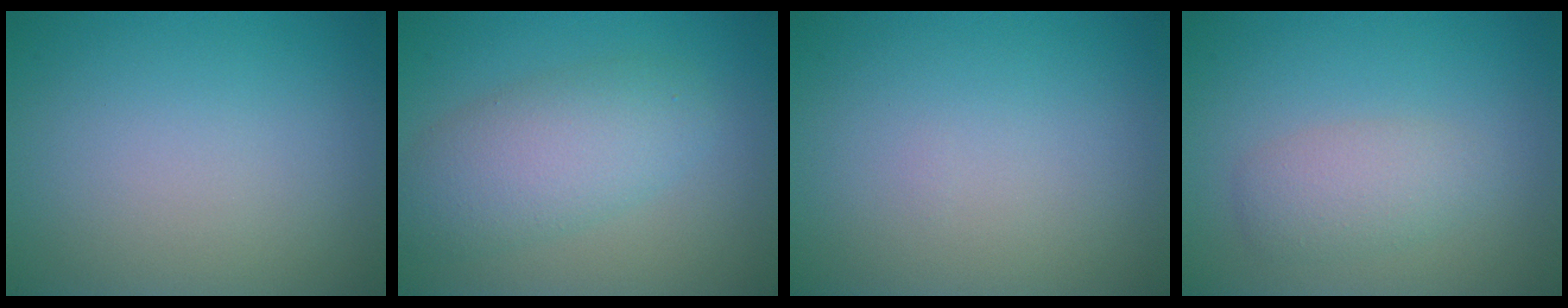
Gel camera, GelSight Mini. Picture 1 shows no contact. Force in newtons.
{"total": 5.1, "press": 5.1, "slide": 0.1}
{"total": 0.0}
{"total": 2.6, "press": 2.6, "slide": 0.3}